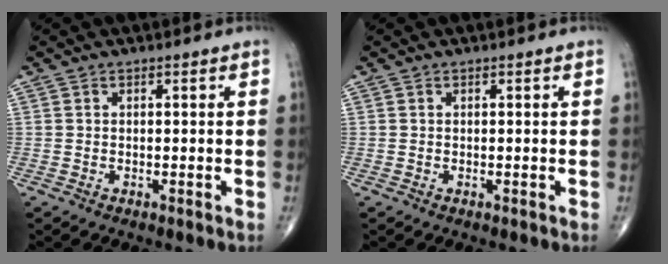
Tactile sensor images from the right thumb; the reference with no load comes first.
{"total": 0.0}